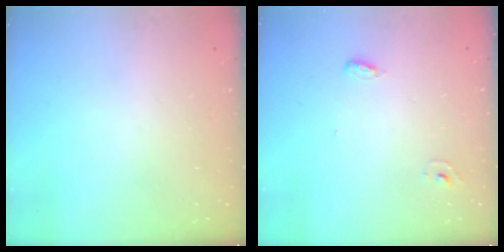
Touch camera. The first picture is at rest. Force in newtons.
{"total": 3.5, "press": 3.2, "slide": 1.4}